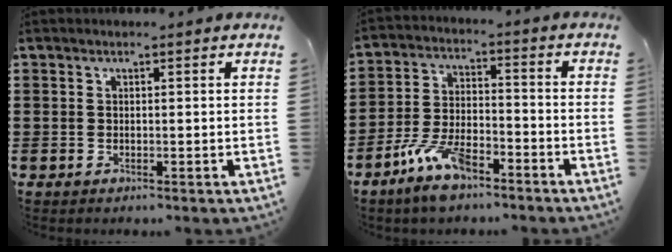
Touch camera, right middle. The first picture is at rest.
{"total": 7.8, "force": [-5.9, 2.7, 4.4], "torque": [-0.095, 0.004, -0.113]}